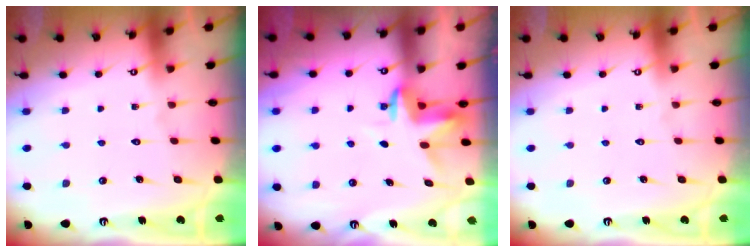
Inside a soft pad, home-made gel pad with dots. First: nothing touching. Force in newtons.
{"total": 3.6, "press": 3.6, "slide": 0.2}
{"total": 0.0}